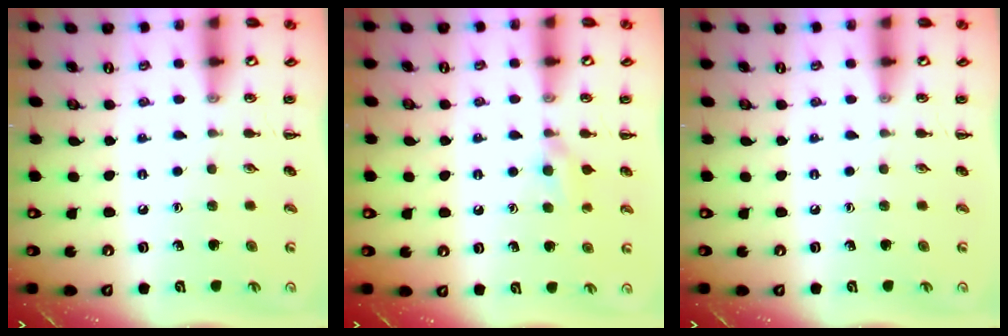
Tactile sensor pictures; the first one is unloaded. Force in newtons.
{"total": 4.4, "press": 4.1, "slide": 1.5}
{"total": 0.0}